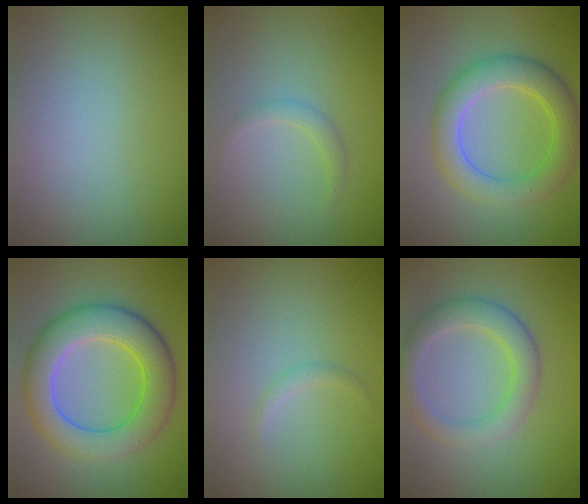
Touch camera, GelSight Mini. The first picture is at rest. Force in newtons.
{"total": 1.1, "press": 1.1, "slide": 0.1}
{"total": 5.3, "press": 5.3, "slide": 0.2}
{"total": 7.6, "press": 7.6, "slide": 0.5}
{"total": 0.8, "press": 0.8, "slide": 0.1}
{"total": 4.0, "press": 4.0, "slide": 0.2}